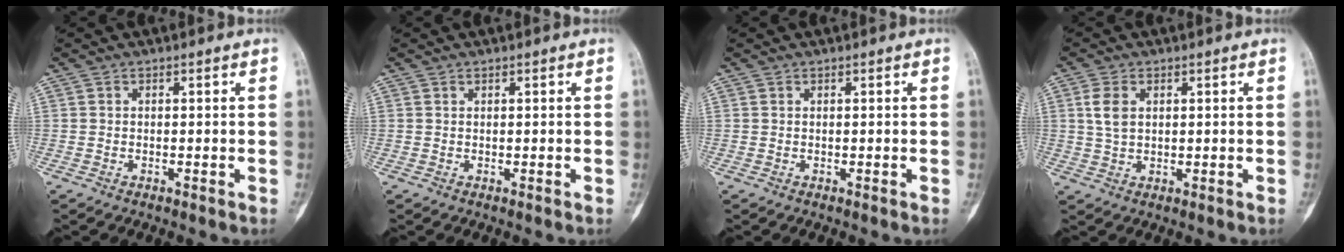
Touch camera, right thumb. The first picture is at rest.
{"total": 0.0}
{"total": 0.0}
{"total": 4.3, "force": [1.2, 2.8, 3.0], "torque": [-0.057, 0.003, 0.024]}